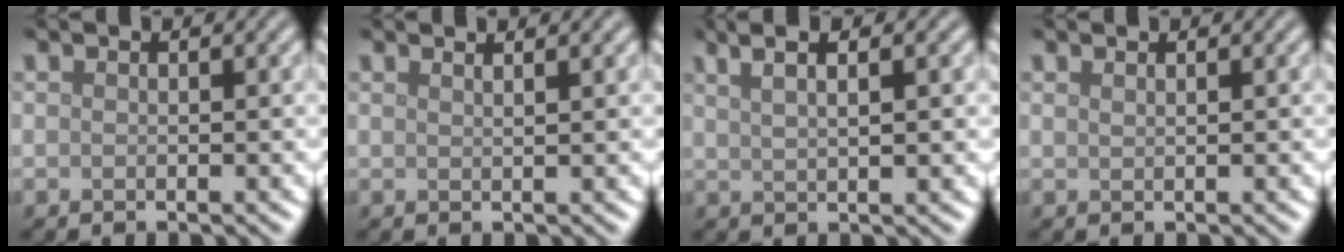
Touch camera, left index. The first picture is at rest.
{"total": 2.1, "force": [1.5, 0.8, 1.2], "torque": [0.004, 0.007, -0.003]}
{"total": 5.2, "force": [2.9, 1.9, 3.8], "torque": [-0.044, 0.019, 0.021]}
{"total": 0.5, "force": [0.4, 0.1, 0.2], "torque": [-0.002, 0.001, 0.010]}